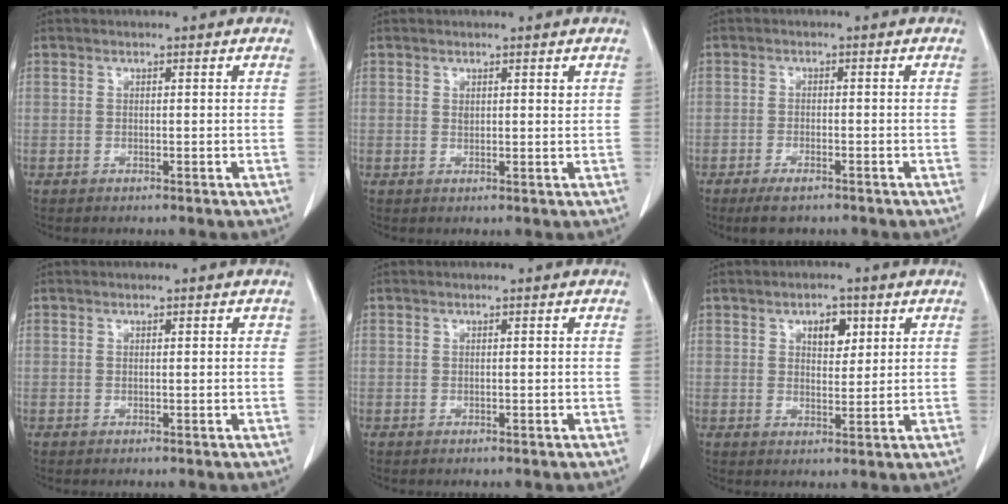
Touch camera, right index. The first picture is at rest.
{"total": 1.2, "force": [0.6, 0.5, 0.9], "torque": [-0.016, -0.001, 0.012]}
{"total": 3.6, "force": [-2.7, 1.0, 2.3], "torque": [-0.043, -0.005, -0.042]}
{"total": 0.5, "force": [0.3, 0.3, 0.4], "torque": [-0.002, 0.001, 0.001]}
{"total": 0.0}
{"total": 4.1, "force": [1.9, 2.2, 2.9], "torque": [-0.043, 0.002, 0.031]}